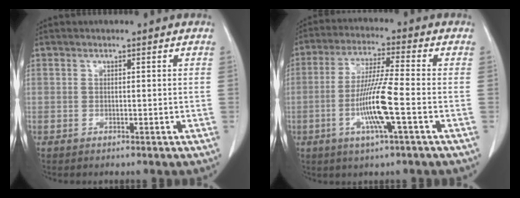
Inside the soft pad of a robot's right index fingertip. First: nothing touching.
{"total": 10.0, "force": [-2.9, -0.3, 9.5], "torque": [-0.188, -0.010, -0.058]}